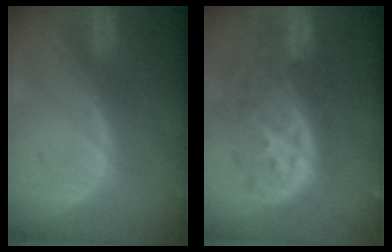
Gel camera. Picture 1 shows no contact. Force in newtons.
{"total": 11.0, "press": 9.7, "slide": 5.1}